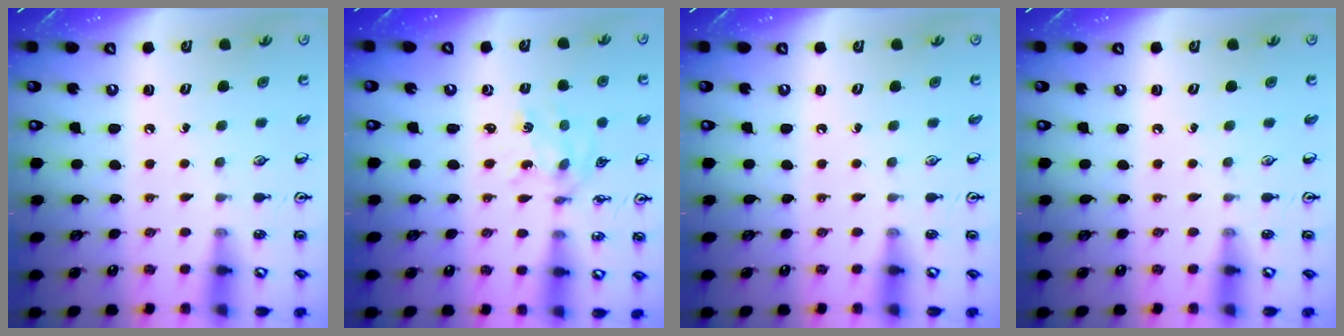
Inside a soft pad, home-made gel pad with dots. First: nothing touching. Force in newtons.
{"total": 1.9, "press": 1.8, "slide": 0.8}
{"total": 0.0}
{"total": 0.0}